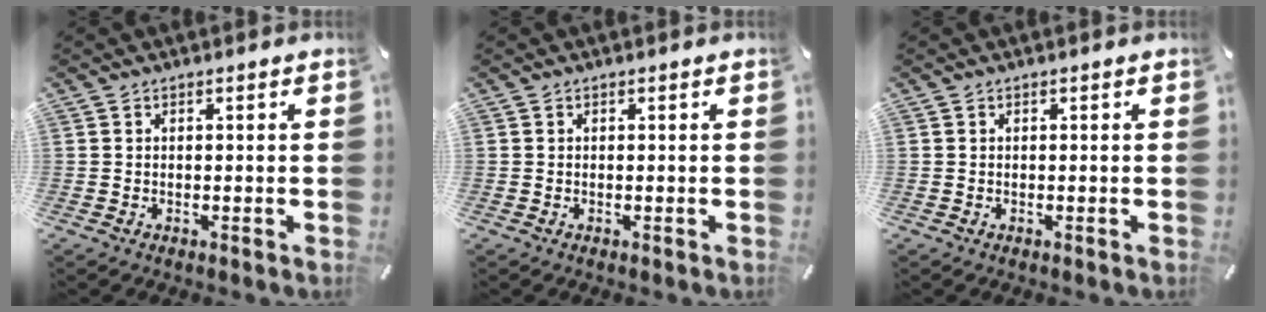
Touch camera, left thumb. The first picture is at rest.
{"total": 0.0}
{"total": 0.0}